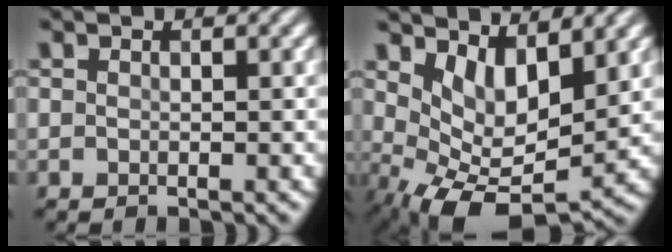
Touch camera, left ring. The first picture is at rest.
{"total": 6.2, "force": [1.1, 3.3, 5.1], "torque": [-0.091, -0.019, 0.030]}